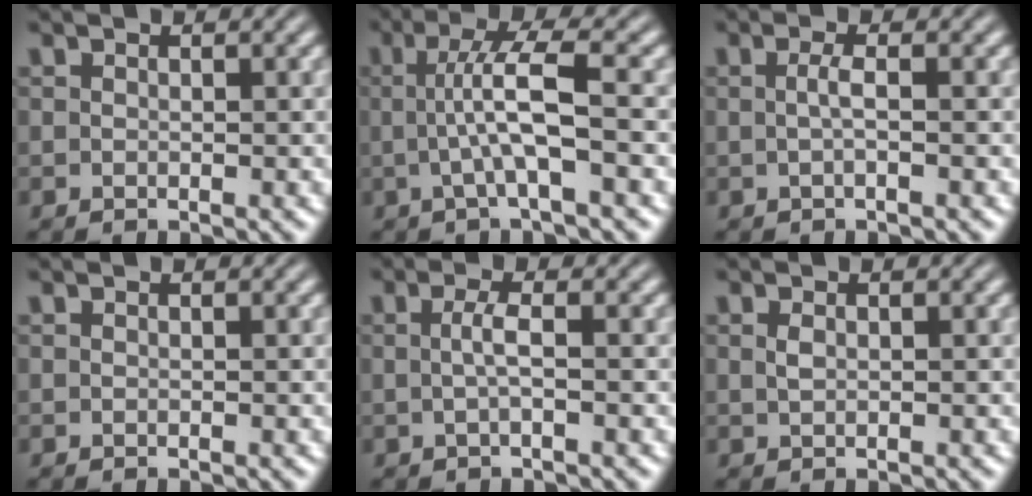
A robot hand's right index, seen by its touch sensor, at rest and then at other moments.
{"total": 3.9, "force": [0.2, -0.1, 3.9], "torque": [-0.073, 0.004, 0.004]}
{"total": 1.5, "force": [-0.5, -0.8, 1.1], "torque": [-0.024, -0.004, -0.004]}
{"total": 0.0}
{"total": 1.8, "force": [-0.4, -0.8, 1.5], "torque": [-0.032, -0.002, -0.002]}
{"total": 0.8, "force": [0.1, -0.8, 0.3], "torque": [-0.003, -0.008, 0.012]}